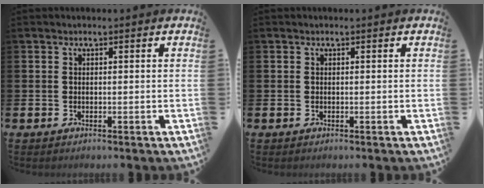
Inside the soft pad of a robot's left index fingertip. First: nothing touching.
{"total": 0.0}